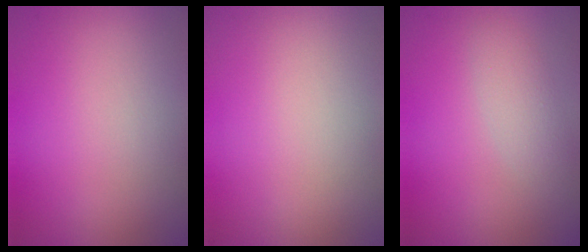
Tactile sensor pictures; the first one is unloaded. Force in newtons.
{"total": 0.0}
{"total": 1.9, "press": 1.9, "slide": 0.0}